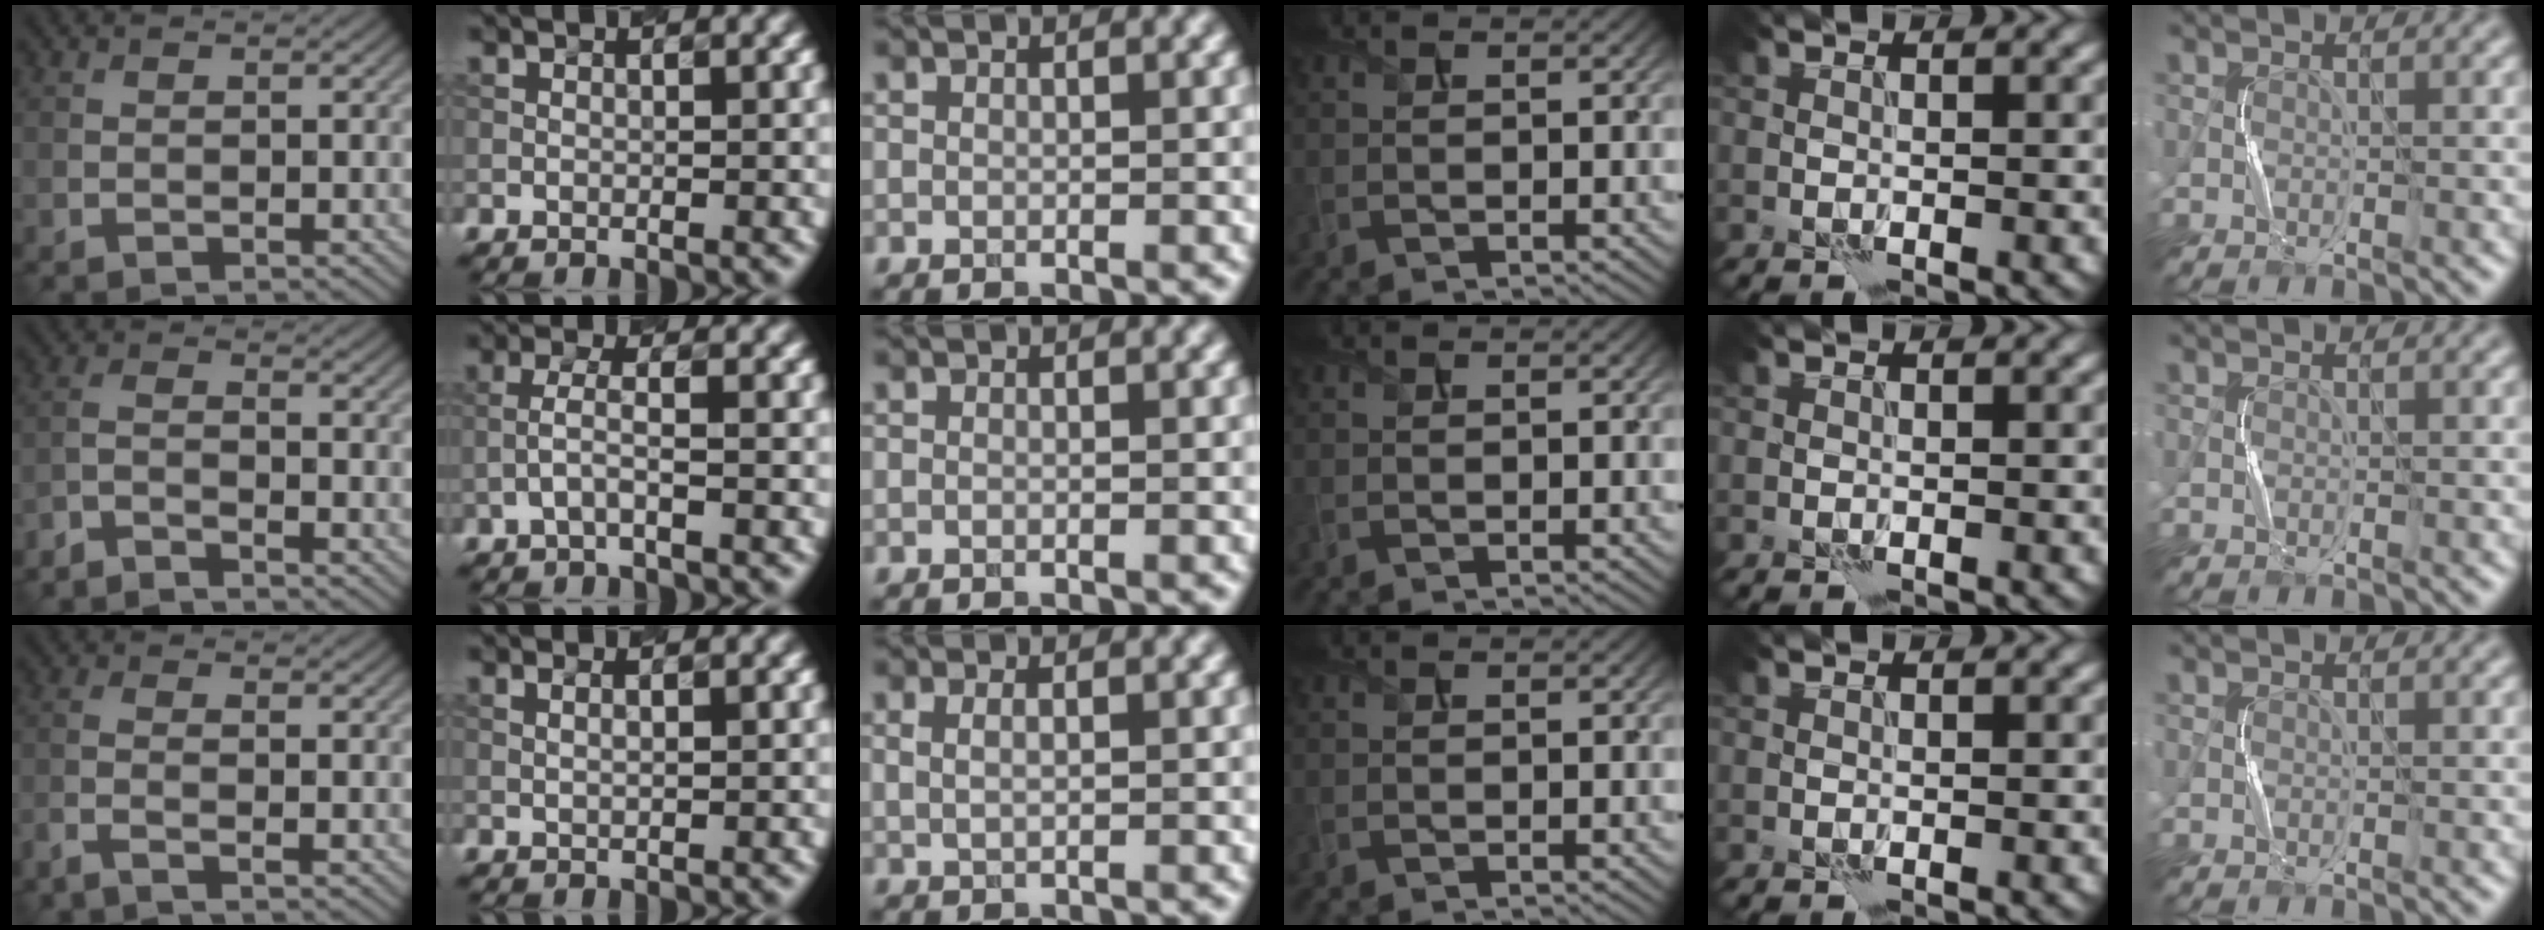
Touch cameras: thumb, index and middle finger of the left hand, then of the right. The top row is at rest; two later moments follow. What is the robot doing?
{"motion": "squeeze", "object": "sponge"}